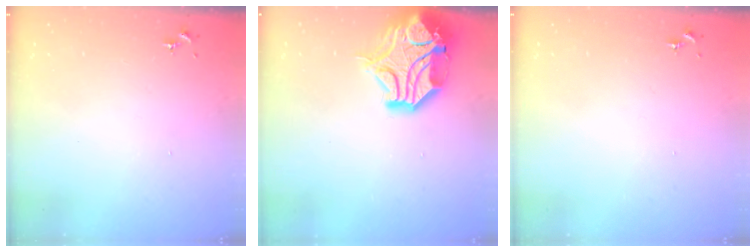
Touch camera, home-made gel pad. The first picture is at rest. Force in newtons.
{"total": 17.6, "press": 17.4, "slide": 2.6}
{"total": 0.0}